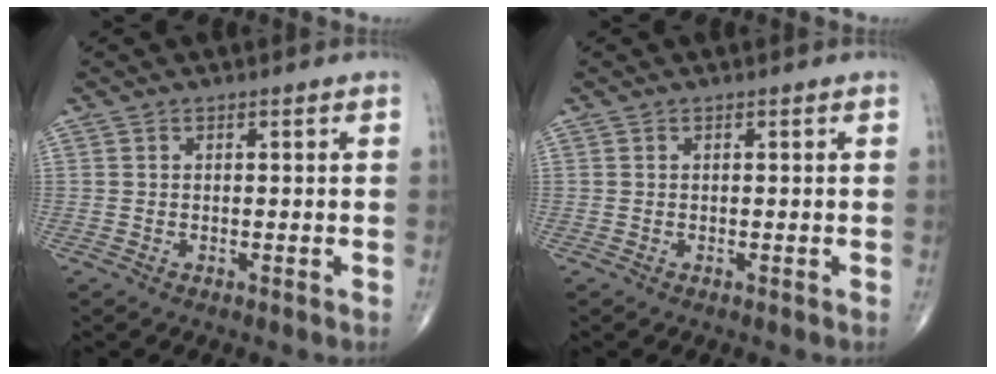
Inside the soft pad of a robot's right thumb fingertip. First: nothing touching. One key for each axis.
{"total": 0.0}